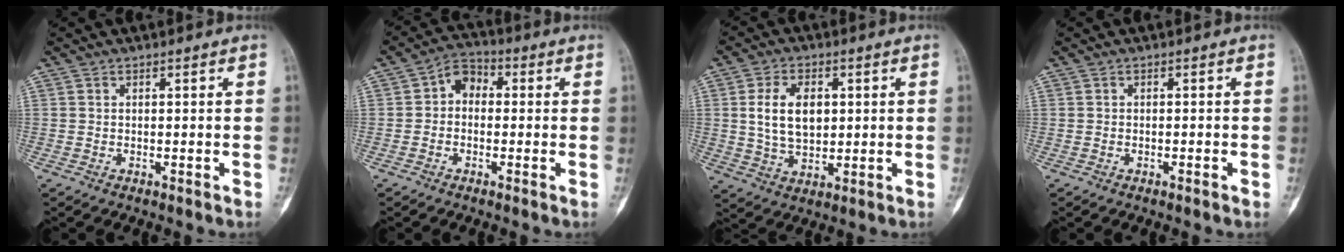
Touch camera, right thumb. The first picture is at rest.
{"total": 5.4, "force": [0.0, 4.2, 3.4], "torque": [-0.028, 0.020, -0.016]}
{"total": 9.7, "force": [1.7, 6.2, 7.3], "torque": [-0.121, -0.007, 0.039]}
{"total": 0.6, "force": [-0.4, 0.2, 0.5], "torque": [-0.007, 0.002, -0.005]}